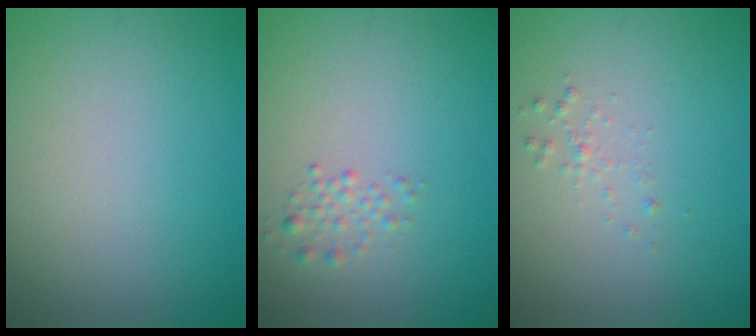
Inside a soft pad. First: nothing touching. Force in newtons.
{"total": 1.2, "press": 1.1, "slide": 0.1}
{"total": 0.7, "press": 0.7, "slide": 0.1}